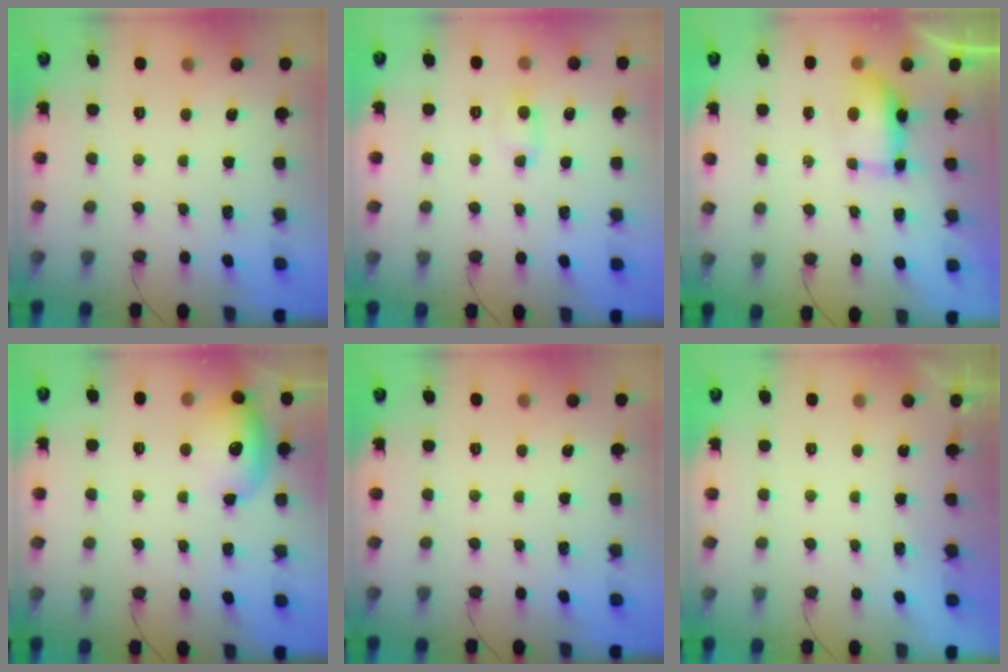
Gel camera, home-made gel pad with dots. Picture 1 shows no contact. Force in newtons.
{"total": 2.5, "press": 2.4, "slide": 0.8}
{"total": 6.8, "press": 6.8, "slide": 0.4}
{"total": 13.0, "press": 12.9, "slide": 1.9}
{"total": 0.0}
{"total": 0.0}